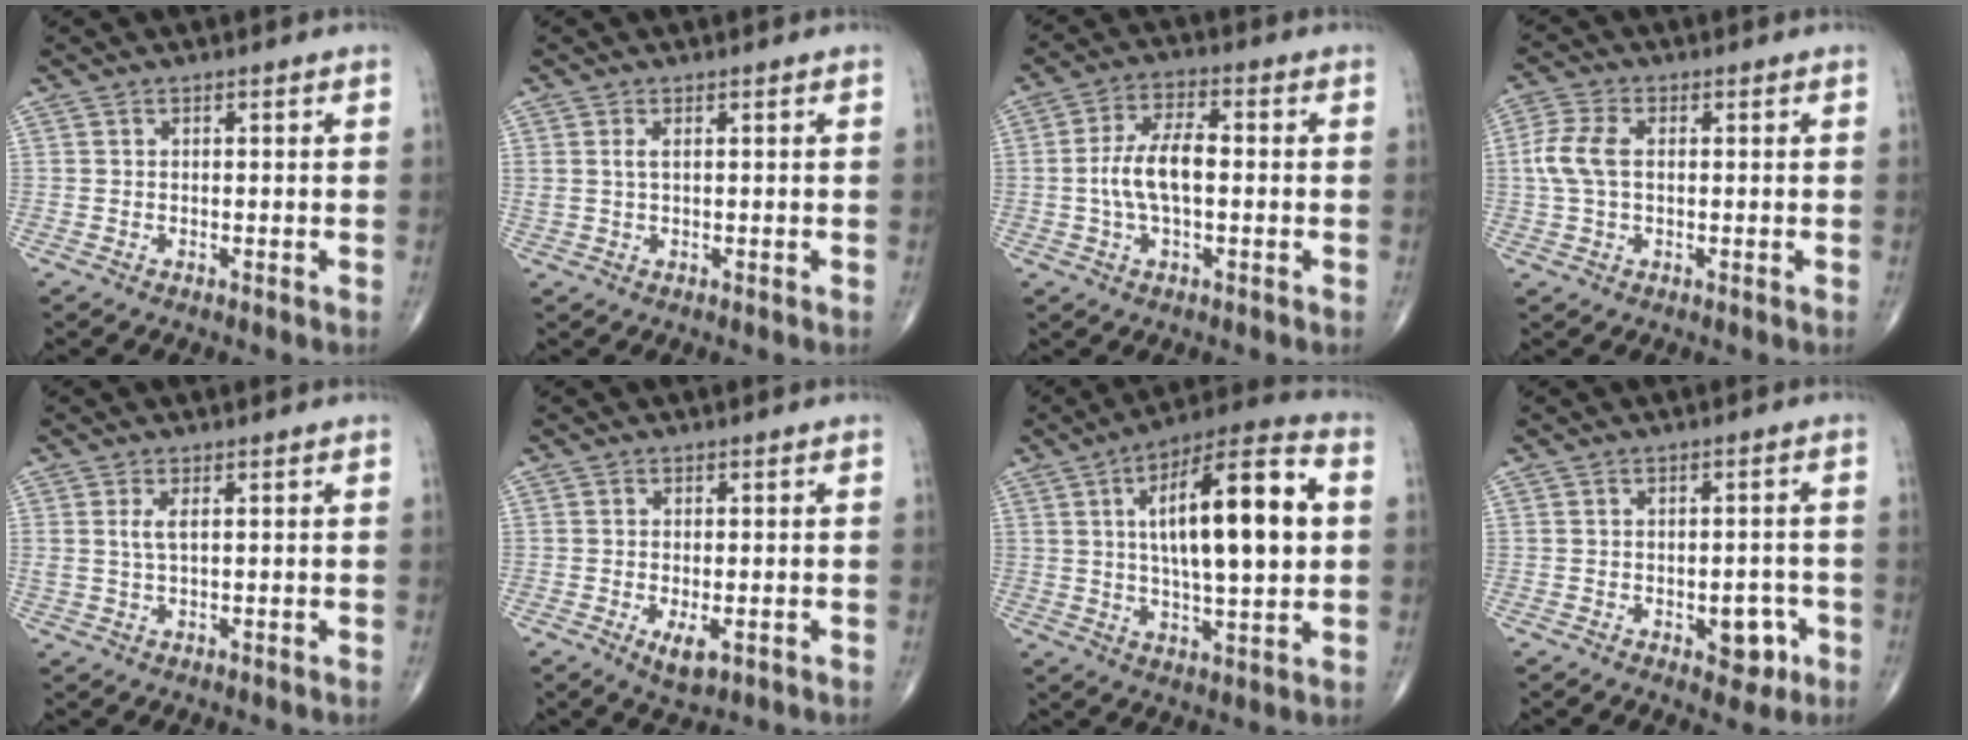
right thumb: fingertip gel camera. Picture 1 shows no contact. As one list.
[{"total": 1.6, "force": [0.6, 0.6, 1.3], "torque": [-0.032, 0.006, 0.016]}, {"total": 8.7, "force": [-0.5, 3.9, 7.8], "torque": [-0.157, 0.020, -0.013]}, {"total": 6.5, "force": [0.5, 3.9, 5.2], "torque": [-0.130, 0.014, 0.006]}, {"total": 2.3, "force": [0.8, 0.7, 2.0], "torque": [-0.048, 0.002, 0.022]}, {"total": 3.8, "force": [-1.3, 1.7, 3.1], "torque": [-0.050, -0.008, -0.015]}, {"total": 20.6, "force": [3.4, 6.3, 19.3], "torque": [-0.299, 0.017, 0.050]}, {"total": 5.2, "force": [-2.0, 3.0, 3.7], "torque": [-0.020, 0.011, -0.020]}]